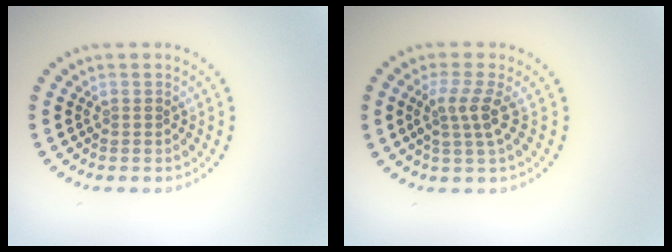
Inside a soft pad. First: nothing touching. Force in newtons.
{"total": 2.6, "press": 2.0, "slide": 1.8}